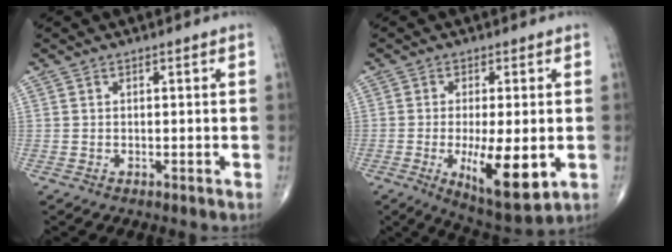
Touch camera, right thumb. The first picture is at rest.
{"total": 12.3, "force": [-2.6, 4.1, 11.4], "torque": [-0.178, -0.023, -0.033]}